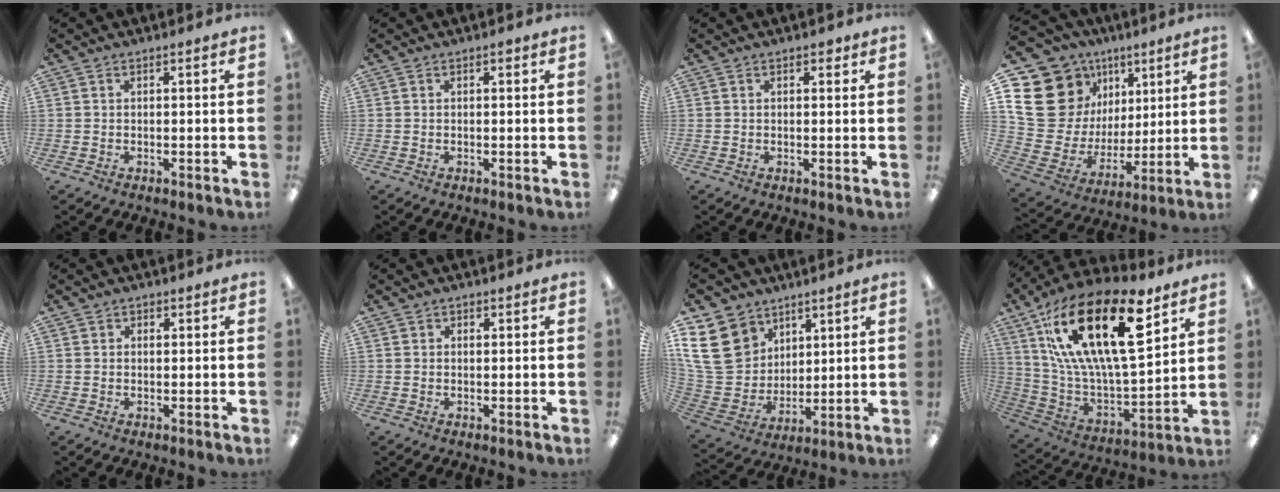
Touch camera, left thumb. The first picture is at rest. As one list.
[{"total": 0.6, "force": [0.3, 0.3, 0.3], "torque": [-0.007, 0.004, 0.004]}, {"total": 1.4, "force": [0.8, 0.9, 0.7], "torque": [-0.006, -0.001, 0.013]}, {"total": 21.1, "force": [8.3, 17.2, 9.0], "torque": [-0.176, -0.052, 0.177]}, {"total": 1.1, "force": [0.5, 1.0, 0.1], "torque": [0.007, 0.001, 0.006]}, {"total": 0.9, "force": [0.4, 0.9, 0.0], "torque": [0.008, 0.002, 0.004]}, {"total": 17.3, "force": [8.1, 13.6, 7.1], "torque": [-0.167, -0.035, 0.162]}, {"total": 28.3, "force": [14.1, 11.7, 21.6], "torque": [-0.398, -0.080, 0.241]}]